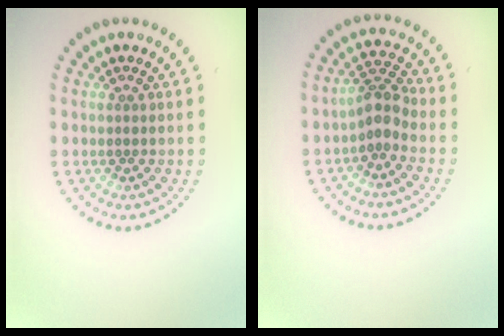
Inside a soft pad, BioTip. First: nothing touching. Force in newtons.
{"total": 2.7, "press": 2.1, "slide": 1.7}